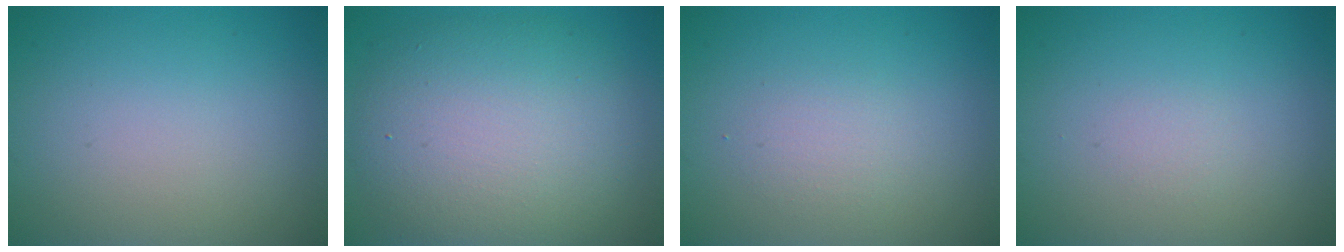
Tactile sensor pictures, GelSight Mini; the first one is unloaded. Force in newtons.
{"total": 9.5, "press": 9.4, "slide": 0.5}
{"total": 1.4, "press": 1.4, "slide": 0.0}
{"total": 0.5, "press": 0.5, "slide": 0.0}